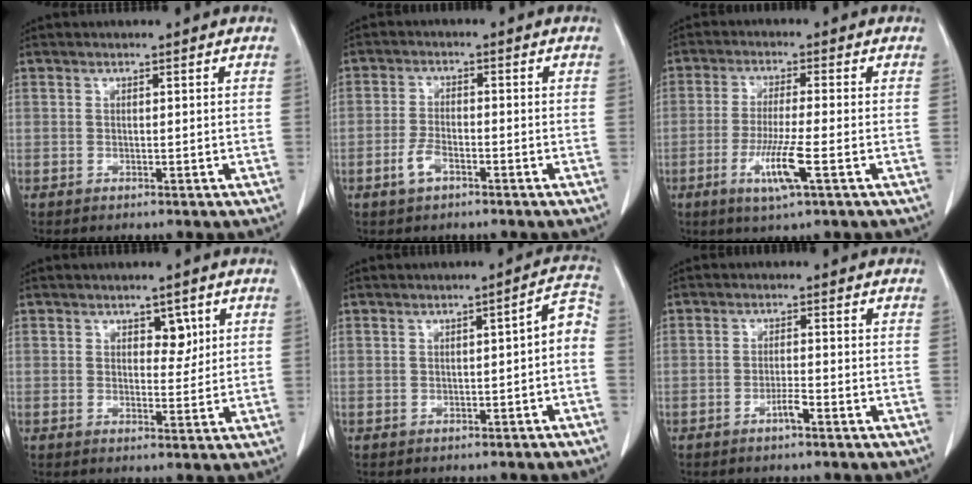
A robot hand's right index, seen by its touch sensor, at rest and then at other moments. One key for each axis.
{"total": 3.4, "fx": -1.9, "fy": 1.5, "fz": 2.4, "tx": -0.050, "ty": 0.003, "tz": -0.037}
{"total": 7.0, "fx": -2.7, "fy": -0.2, "fz": 6.5, "tx": -0.126, "ty": -0.018, "tz": -0.050}
{"total": 3.0, "fx": 1.3, "fy": 1.8, "fz": 1.9, "tx": -0.018, "ty": 0.000, "tz": 0.019}
{"total": 4.4, "fx": -1.3, "fy": 1.2, "fz": 4.0, "tx": -0.046, "ty": 0.024, "tz": -0.016}
{"total": 1.9, "fx": -1.3, "fy": -0.1, "fz": 1.4, "tx": -0.026, "ty": 0.001, "tz": -0.024}